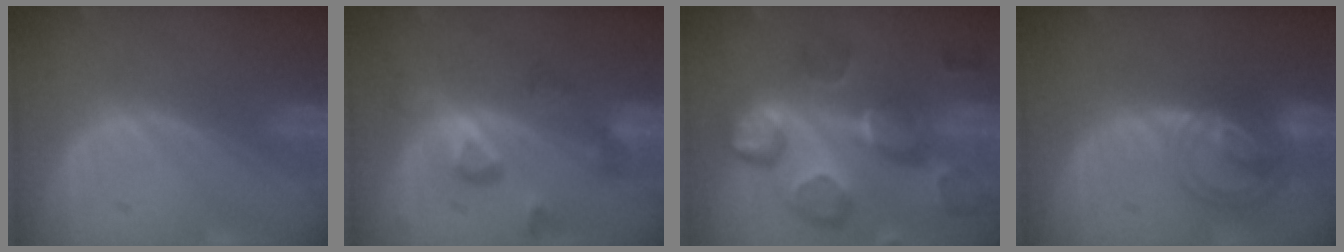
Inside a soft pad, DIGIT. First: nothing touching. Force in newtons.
{"total": 6.6, "press": 6.6, "slide": 0.7}
{"total": 12.5, "press": 11.1, "slide": 5.7}
{"total": 7.1, "press": 6.5, "slide": 2.9}